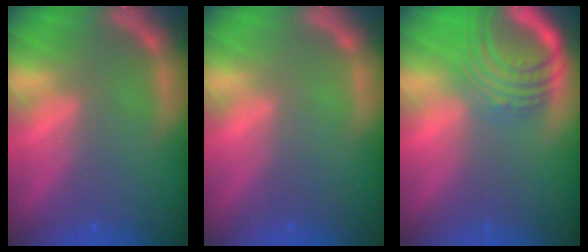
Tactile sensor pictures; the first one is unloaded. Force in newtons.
{"total": 0.0}
{"total": 8.5}